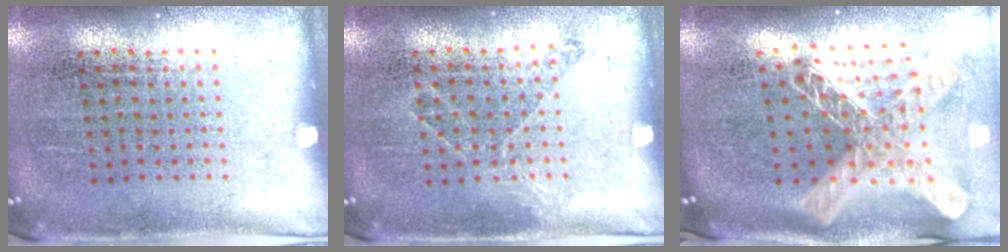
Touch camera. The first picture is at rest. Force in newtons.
{"total": 0.9, "press": 0.7, "slide": 0.5}
{"total": 2.9, "press": 2.0, "slide": 2.0}